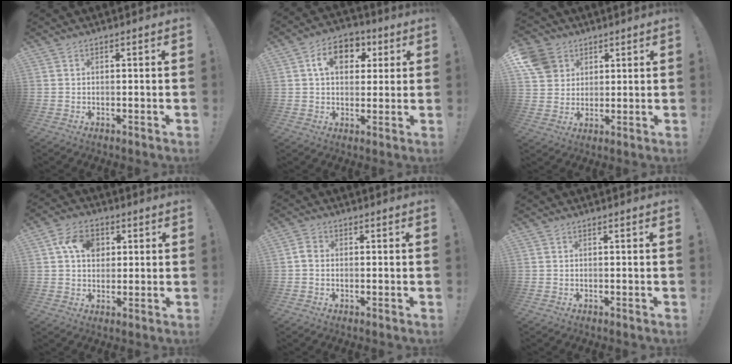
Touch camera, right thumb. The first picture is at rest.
{"total": 11.4, "force": [3.5, 8.0, 7.3], "torque": [-0.105, 0.007, 0.064]}
{"total": 10.0, "force": [4.3, 8.5, 3.2], "torque": [-0.061, -0.021, 0.088]}
{"total": 10.4, "force": [3.2, 8.1, 5.7], "torque": [-0.091, 0.008, 0.062]}
{"total": 2.5, "force": [-0.4, 2.0, 1.5], "torque": [-0.034, 0.012, -0.004]}
{"total": 0.0}